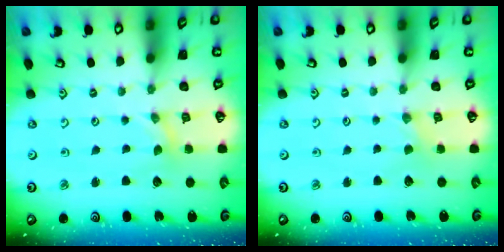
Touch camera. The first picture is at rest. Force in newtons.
{"total": 0.0}